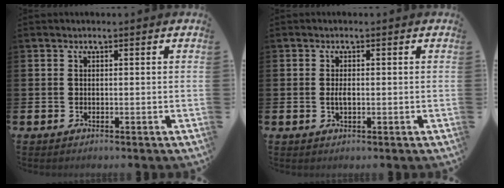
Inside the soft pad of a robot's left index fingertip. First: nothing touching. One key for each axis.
{"total": 1.4, "fx": -0.1, "fy": 0.6, "fz": 1.2, "tx": -0.024, "ty": 0.003, "tz": -0.004}